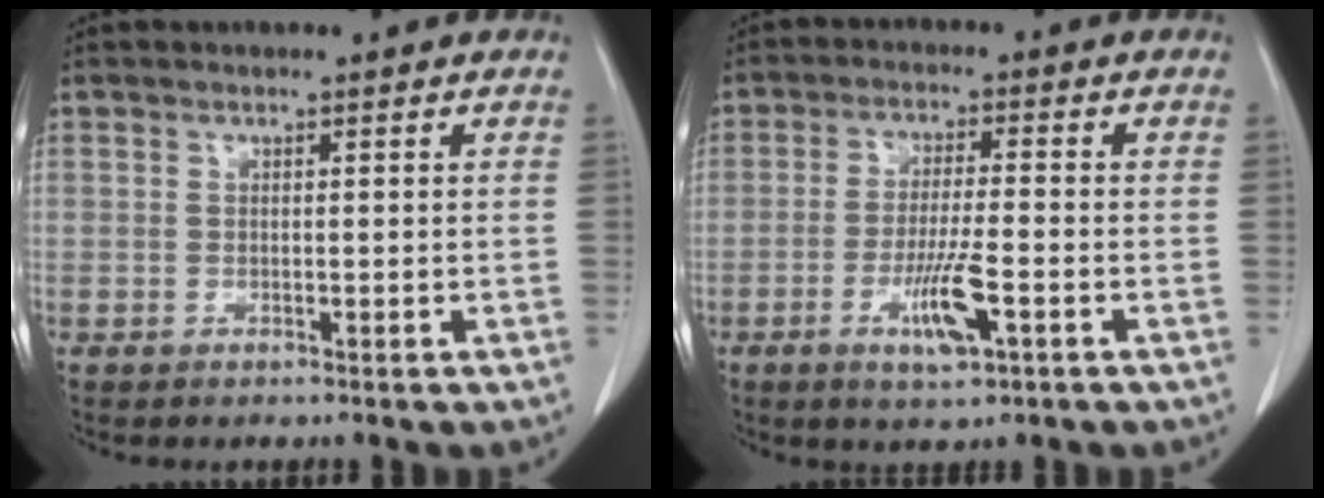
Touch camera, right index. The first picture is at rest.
{"total": 7.0, "force": [-2.9, 0.8, 6.3], "torque": [-0.119, -0.010, -0.049]}